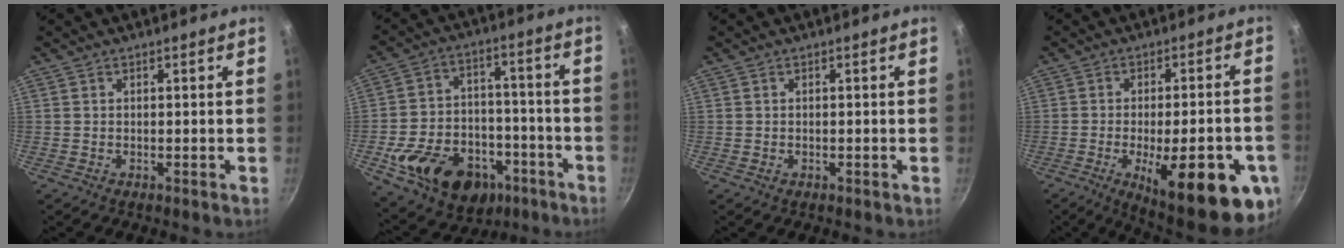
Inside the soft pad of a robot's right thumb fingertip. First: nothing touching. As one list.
[{"total": 20.7, "force": [-9.4, 14.3, 11.7], "torque": [-0.175, 0.058, -0.133]}, {"total": 0.0}, {"total": 22.2, "force": [-7.7, 7.2, 19.5], "torque": [-0.232, 0.002, -0.096]}]